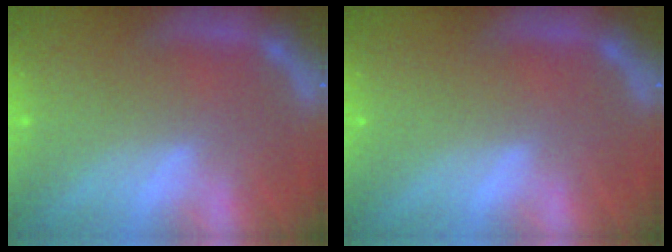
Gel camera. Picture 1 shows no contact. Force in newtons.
{"total": 0.0}